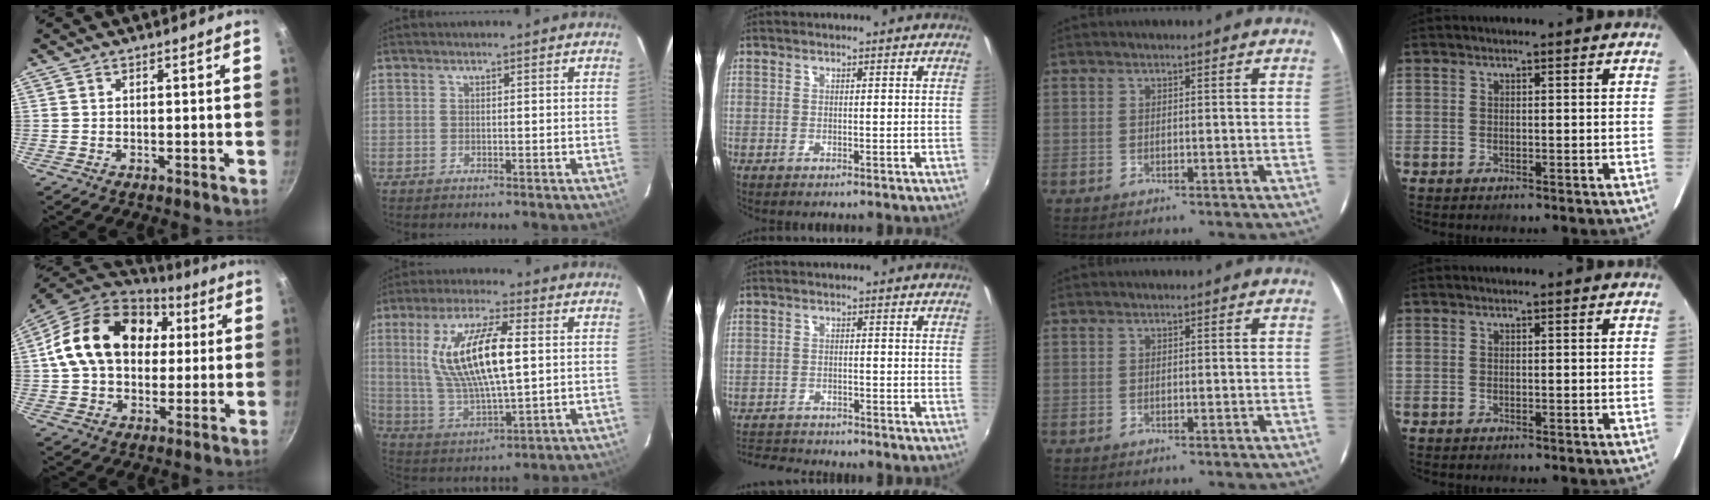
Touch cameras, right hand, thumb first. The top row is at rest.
{"thumb": {"total": 21.7, "force": [4.3, 15.9, 14.0], "torque": [-0.225, 0.028, 0.064]}, "index": {"total": 16.1, "force": [3.0, 4.5, 15.1], "torque": [-0.293, 0.002, 0.068]}, "middle": {"total": 6.7, "force": [-6.4, 1.4, 1.4], "torque": [-0.051, -0.005, -0.107]}}